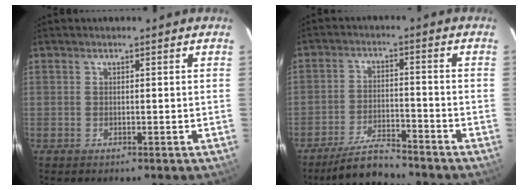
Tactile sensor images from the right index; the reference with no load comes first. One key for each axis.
{"total": 6.6, "fx": -6.2, "fy": 1.0, "fz": 2.1, "tx": -0.042, "ty": -0.009, "tz": -0.110}